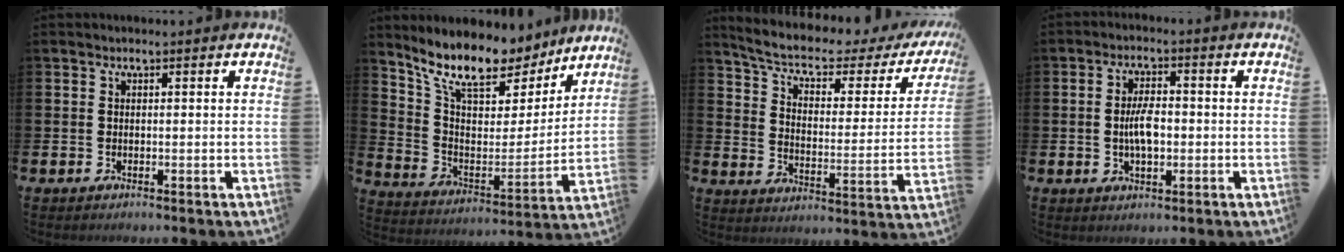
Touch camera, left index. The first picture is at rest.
{"total": 12.6, "force": [10.7, 4.6, 4.8], "torque": [-0.135, -0.068, 0.191]}
{"total": 6.2, "force": [4.9, 2.0, 3.2], "torque": [-0.094, -0.033, 0.077]}
{"total": 4.5, "force": [-0.2, 2.1, 4.0], "torque": [-0.067, 0.002, -0.006]}